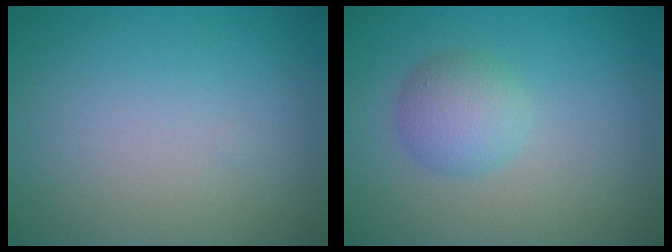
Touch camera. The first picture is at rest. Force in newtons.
{"total": 2.9, "press": 2.9, "slide": 0.1}